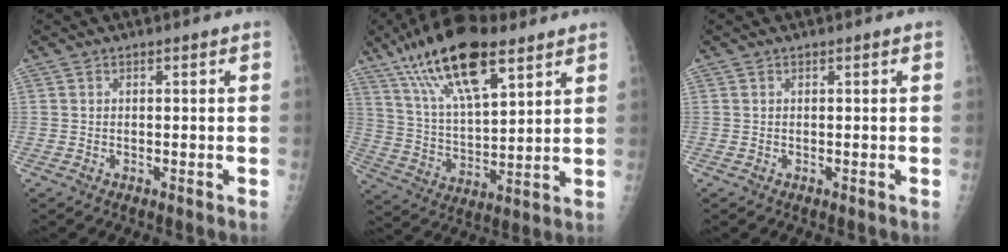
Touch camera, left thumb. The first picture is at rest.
{"total": 19.5, "force": [11.8, 7.1, 13.8], "torque": [-0.230, -0.033, 0.217]}
{"total": 0.0}